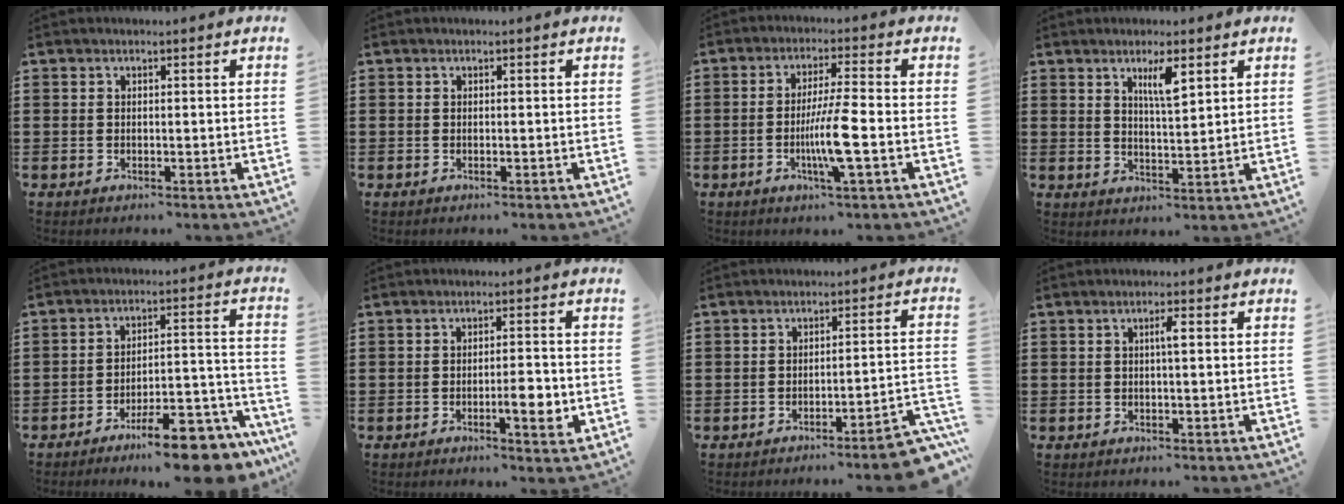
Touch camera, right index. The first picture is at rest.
{"total": 0.0}
{"total": 7.6, "force": [-2.0, 0.0, 7.3], "torque": [-0.142, -0.020, -0.041]}
{"total": 4.5, "force": [2.5, 0.9, 3.6], "torque": [-0.069, 0.002, 0.040]}
{"total": 11.3, "force": [-9.5, 1.6, 5.9], "torque": [-0.073, 0.039, -0.171]}
{"total": 5.0, "force": [-1.5, 1.1, 4.7], "torque": [-0.065, -0.002, -0.026]}
{"total": 4.6, "force": [-4.0, 0.1, 2.3], "torque": [-0.040, -0.012, -0.076]}
{"total": 1.8, "force": [0.3, 0.2, 1.8], "torque": [-0.034, 0.001, 0.003]}